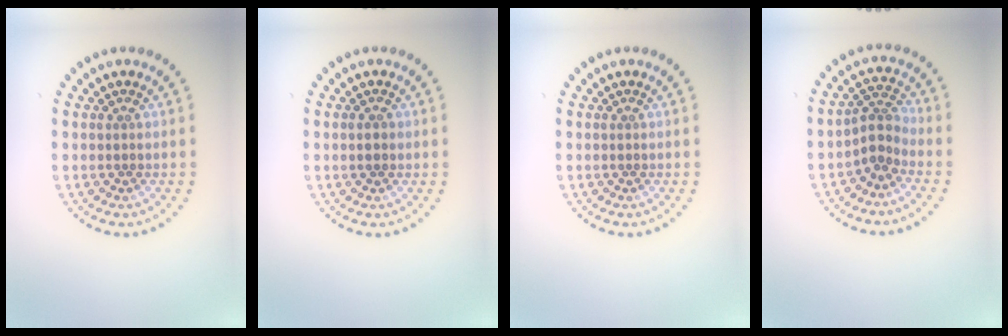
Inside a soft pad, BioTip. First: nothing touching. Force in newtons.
{"total": 1.2, "press": 1.1, "slide": 0.1}
{"total": 0.0}
{"total": 2.5, "press": 1.8, "slide": 1.7}